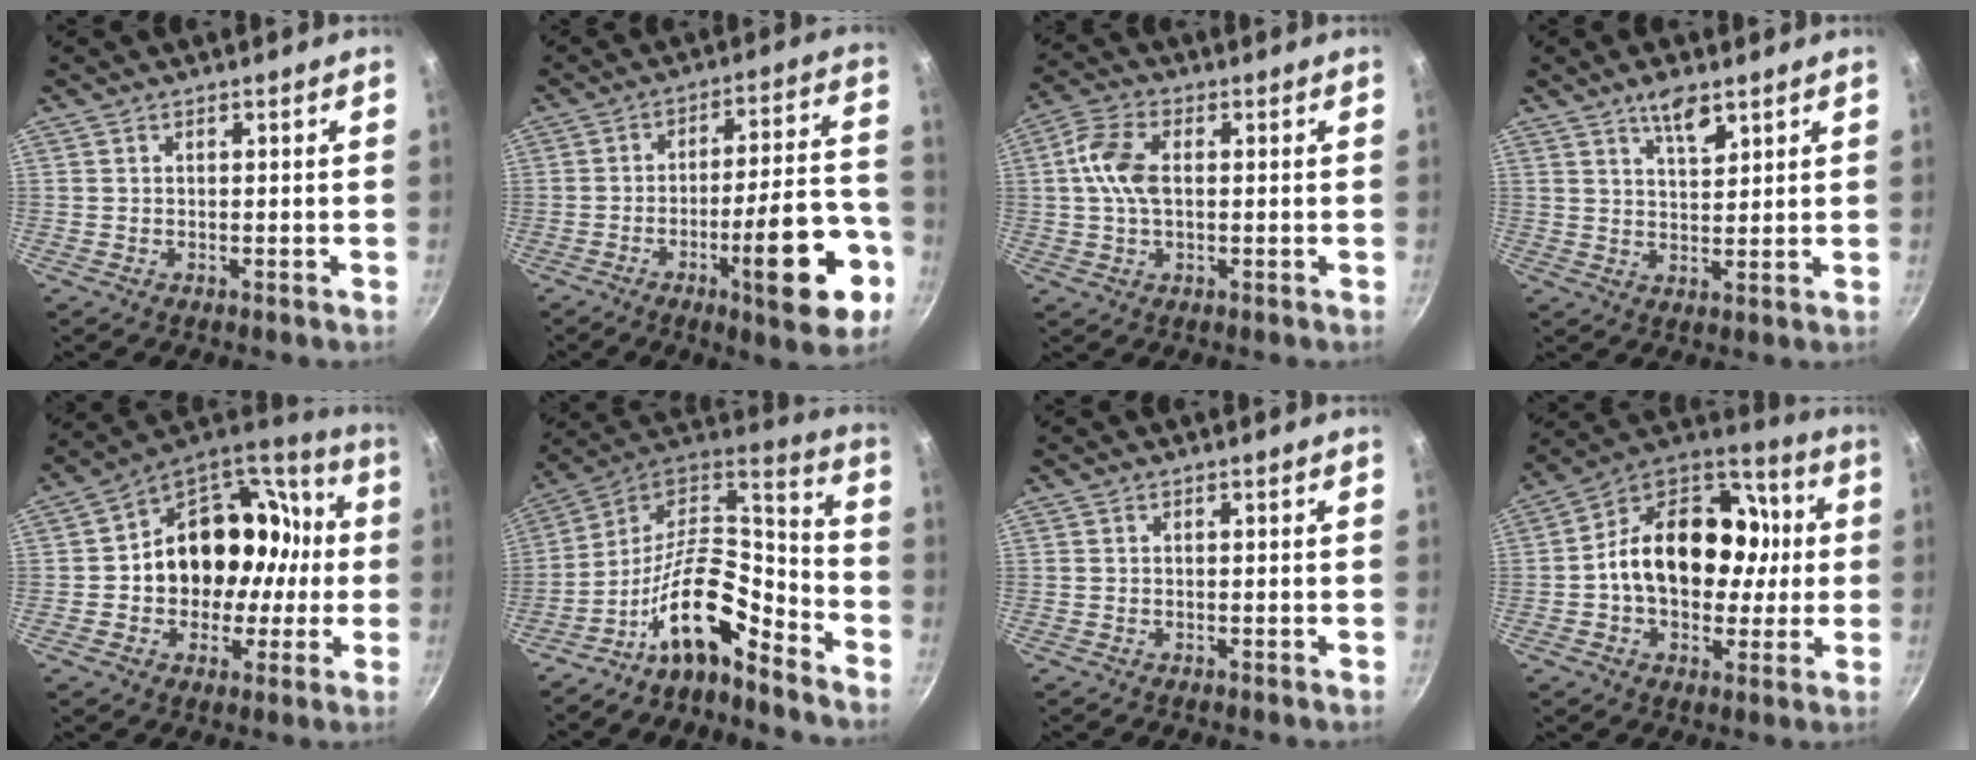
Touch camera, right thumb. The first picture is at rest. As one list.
[{"total": 18.7, "force": [-7.7, 4.7, 16.4], "torque": [-0.205, 0.044, -0.111]}, {"total": 7.8, "force": [0.7, 4.5, 6.3], "torque": [-0.127, 0.018, 0.006]}, {"total": 5.6, "force": [3.6, 2.1, 3.8], "torque": [-0.060, -0.019, 0.062]}, {"total": 21.5, "force": [-0.1, 17.1, 13.0], "torque": [-0.160, 0.060, -0.001]}, {"total": 16.4, "force": [-9.8, 7.0, 11.1], "torque": [-0.181, 0.098, -0.193]}, {"total": 0.0}, {"total": 22.1, "force": [0.3, 16.2, 15.0], "torque": [-0.209, 0.039, -0.012]}]